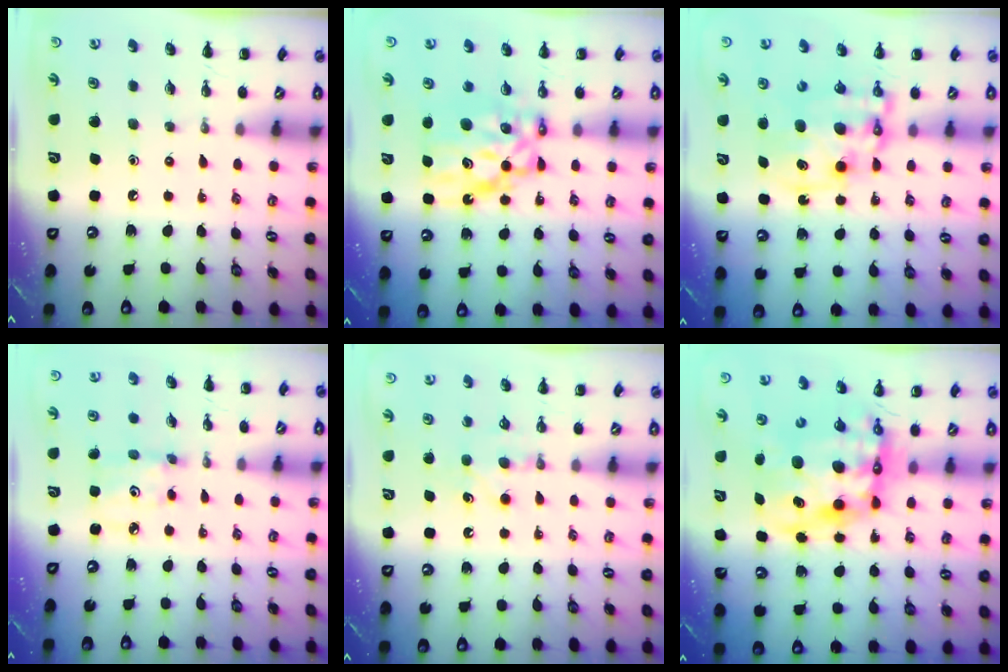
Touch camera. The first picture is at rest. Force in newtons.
{"total": 9.7, "press": 9.4, "slide": 2.5}
{"total": 11.7, "press": 11.3, "slide": 2.8}
{"total": 2.8, "press": 2.8, "slide": 0.4}
{"total": 4.4, "press": 4.3, "slide": 1.1}
{"total": 13.4, "press": 13.0, "slide": 3.3}